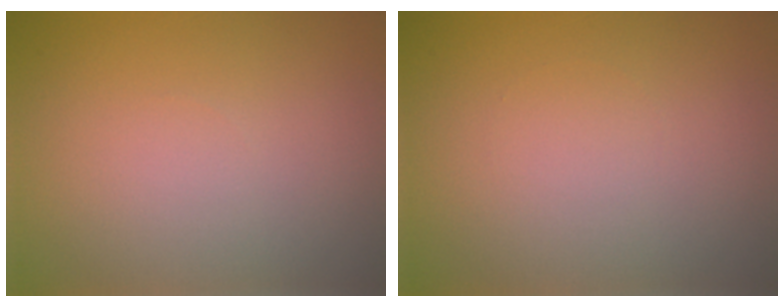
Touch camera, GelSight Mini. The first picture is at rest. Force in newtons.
{"total": 0.0}